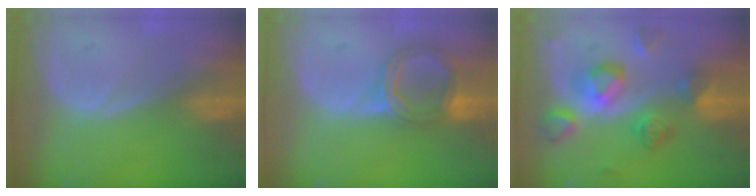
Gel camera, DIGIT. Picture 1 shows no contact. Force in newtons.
{"total": 6.5, "press": 5.8, "slide": 2.9}
{"total": 8.4, "press": 8.4, "slide": 0.3}